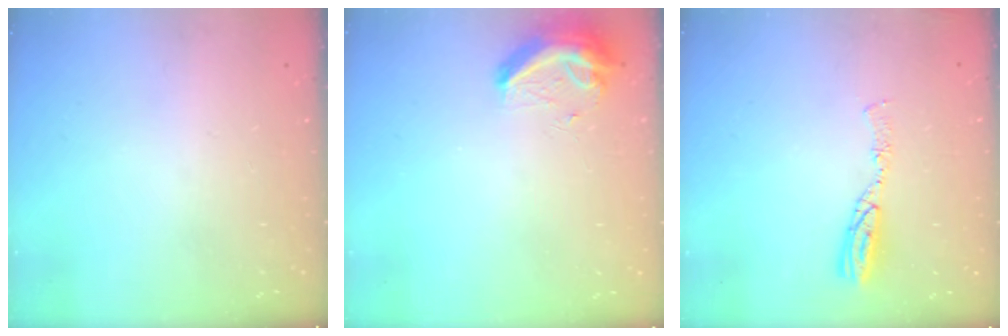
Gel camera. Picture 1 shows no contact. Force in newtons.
{"total": 9.2, "press": 9.1, "slide": 1.1}
{"total": 6.6, "press": 6.5, "slide": 0.7}